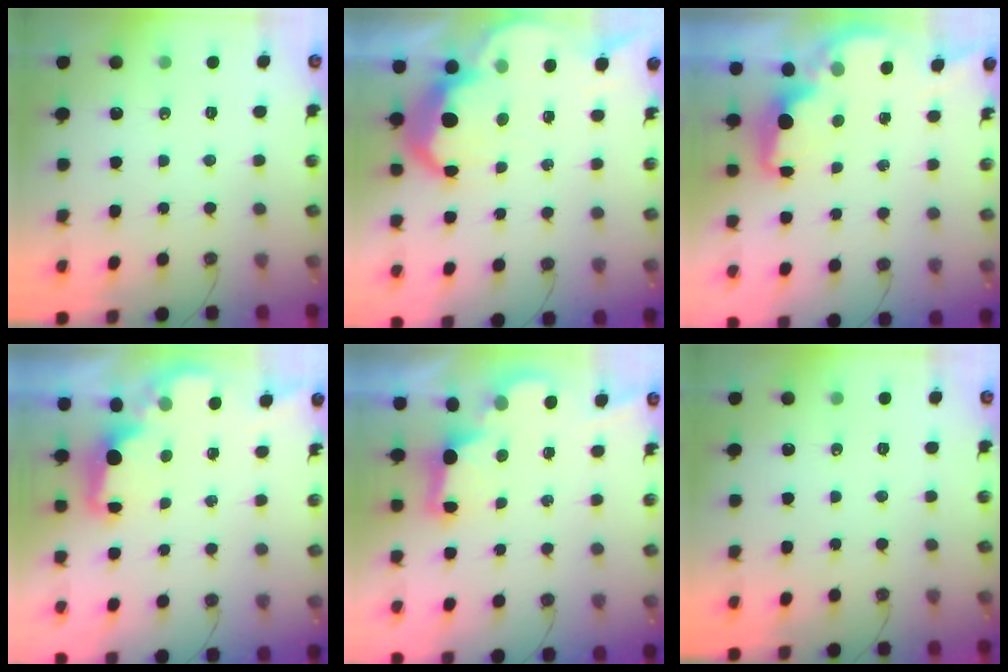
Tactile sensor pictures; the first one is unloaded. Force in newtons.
{"total": 9.9, "press": 9.8, "slide": 0.8}
{"total": 2.2, "press": 2.0, "slide": 0.8}
{"total": 2.1, "press": 2.0, "slide": 0.8}
{"total": 2.0, "press": 2.0, "slide": 0.5}
{"total": 0.0}